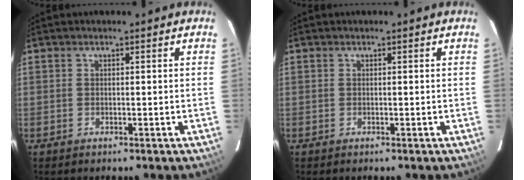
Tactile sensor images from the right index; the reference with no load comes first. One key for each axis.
{"total": 0.0}